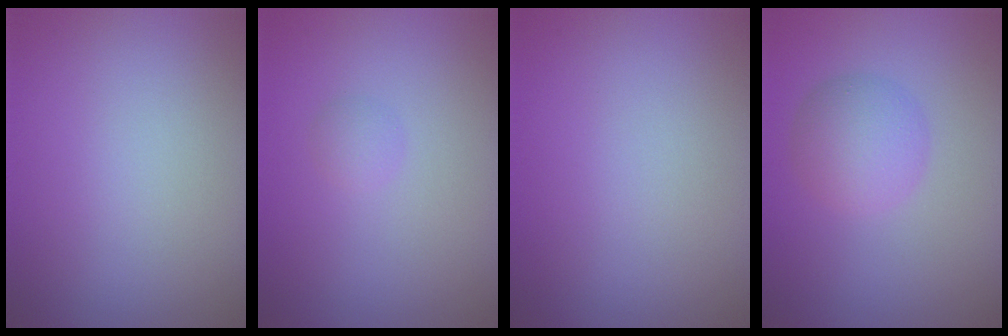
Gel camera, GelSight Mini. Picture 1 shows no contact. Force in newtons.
{"total": 0.9, "press": 0.9, "slide": 0.0}
{"total": 0.0}
{"total": 3.5, "press": 3.5, "slide": 0.1}